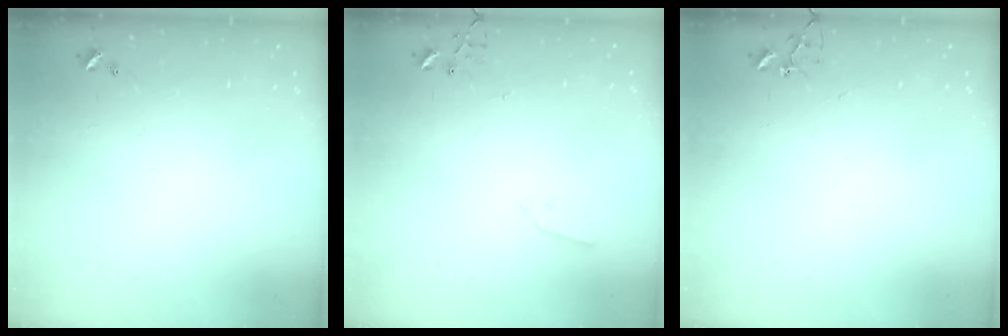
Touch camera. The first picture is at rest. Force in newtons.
{"total": 2.9, "press": 2.8, "slide": 0.7}
{"total": 4.2, "press": 4.2, "slide": 0.6}